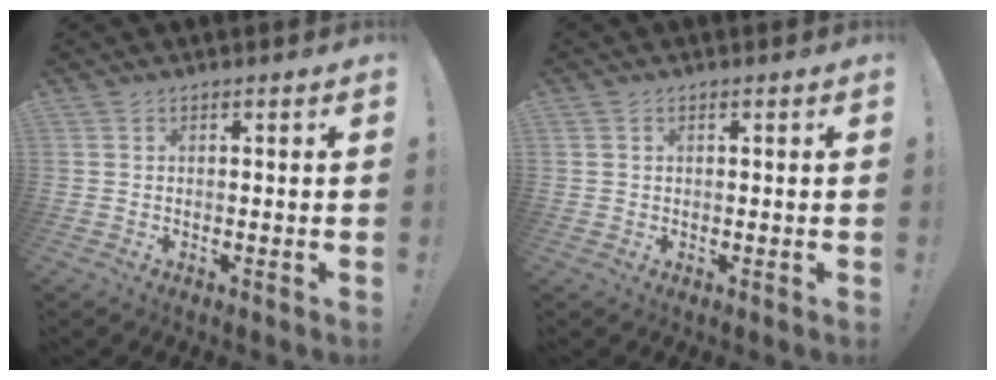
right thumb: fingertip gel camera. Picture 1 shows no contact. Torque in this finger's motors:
{"motor_torque": [0.13, -0.01, -0.29, -0.05, -0.05]}